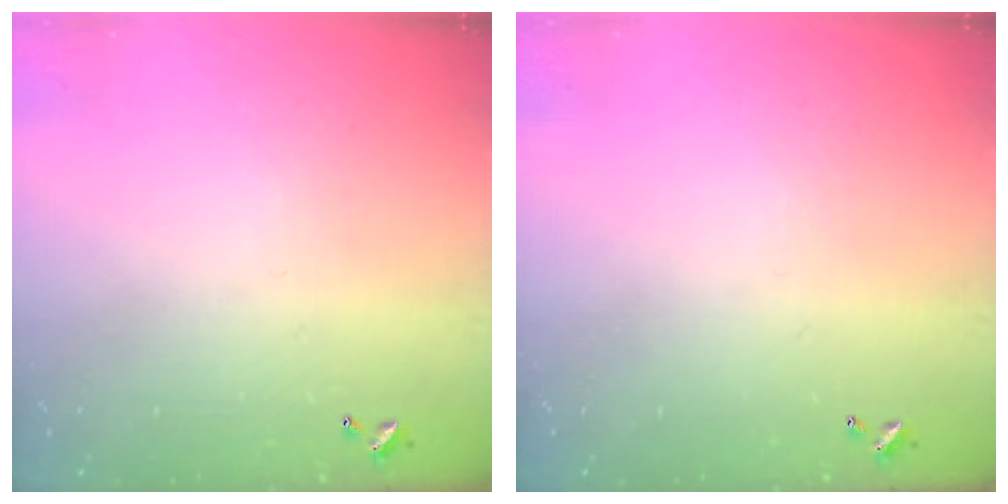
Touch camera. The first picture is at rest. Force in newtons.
{"total": 0.0}